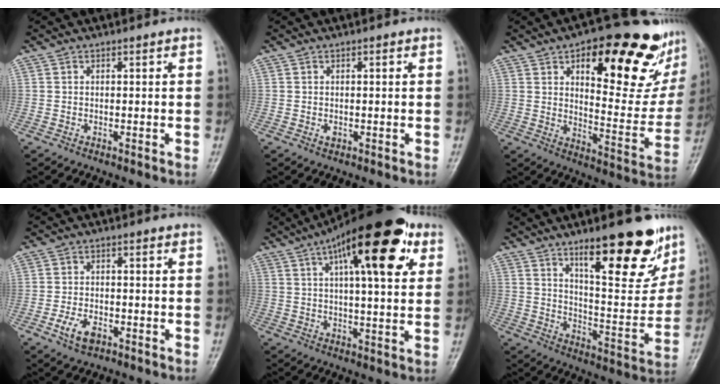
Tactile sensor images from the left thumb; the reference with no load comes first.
{"total": 1.3, "force": [0.0, 0.8, 1.0], "torque": [-0.009, 0.000, -0.001]}
{"total": 25.8, "force": [13.5, 9.8, 19.7], "torque": [-0.212, -0.044, 0.192]}
{"total": 4.9, "force": [-2.4, 2.8, 3.2], "torque": [-0.060, 0.010, -0.043]}
{"total": 21.0, "force": [9.3, 7.0, 17.5], "torque": [-0.245, 0.000, 0.135]}
{"total": 19.4, "force": [12.2, 6.0, 13.9], "torque": [-0.151, -0.074, 0.189]}